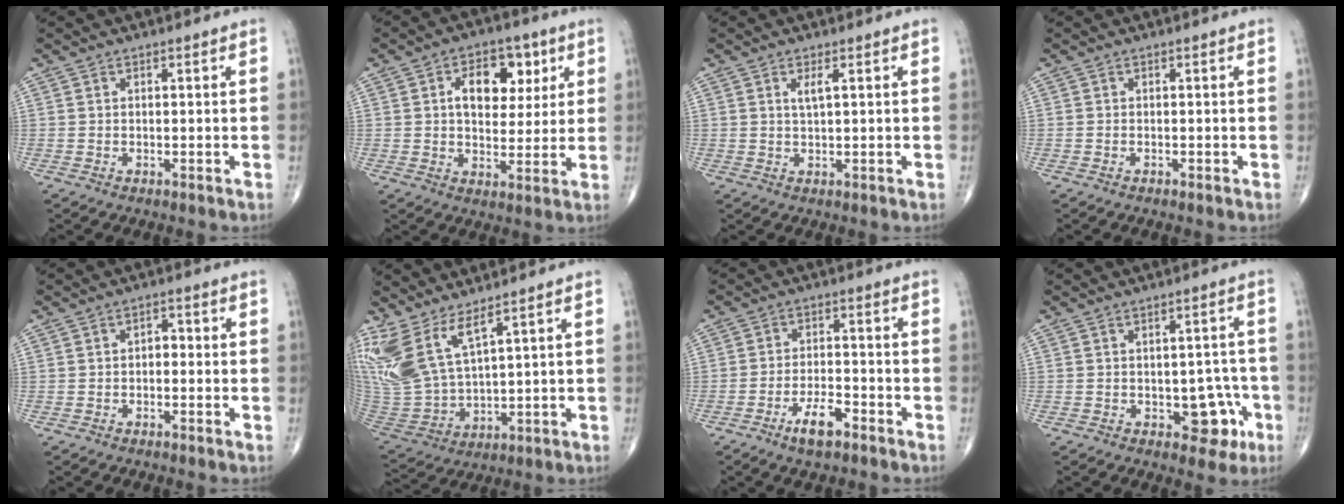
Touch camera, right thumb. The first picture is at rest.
{"total": 11.2, "force": [3.4, 7.0, 8.0], "torque": [-0.078, -0.005, 0.052]}
{"total": 2.1, "force": [0.8, 0.3, 1.9], "torque": [-0.043, -0.004, 0.017]}
{"total": 0.0}
{"total": 2.2, "force": [-0.2, 1.4, 1.7], "torque": [-0.015, 0.010, -0.010]}
{"total": 13.0, "force": [8.2, 4.0, 9.3], "torque": [-0.211, -0.048, 0.186]}
{"total": 5.7, "force": [-3.8, 1.9, 3.8], "torque": [-0.069, 0.022, -0.066]}
{"total": 7.2, "force": [-2.7, 4.3, 5.1], "torque": [-0.026, 0.022, -0.028]}